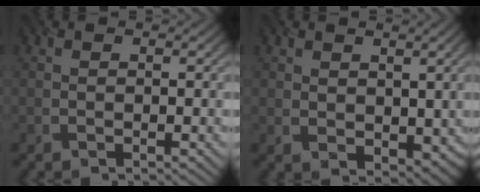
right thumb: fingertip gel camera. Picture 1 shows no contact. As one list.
[{"total": 2.9, "force": [1.3, 2.1, 1.6], "torque": [-0.034, -0.011, 0.031]}]